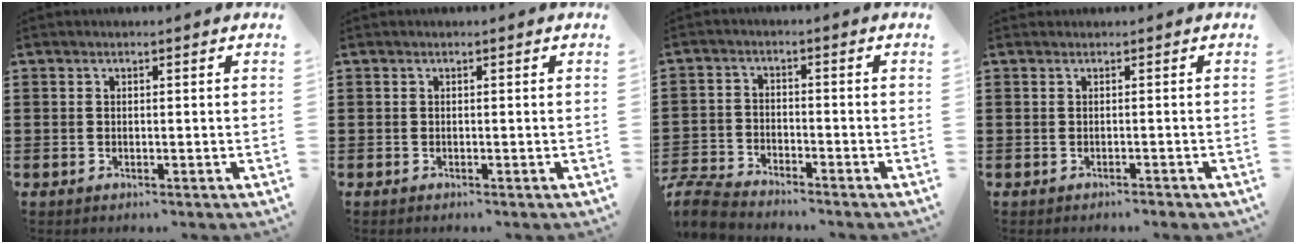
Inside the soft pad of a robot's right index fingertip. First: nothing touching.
{"total": 0.0}
{"total": 5.0, "force": [-4.9, 0.7, 0.8], "torque": [-0.041, -0.004, -0.106]}
{"total": 0.0}